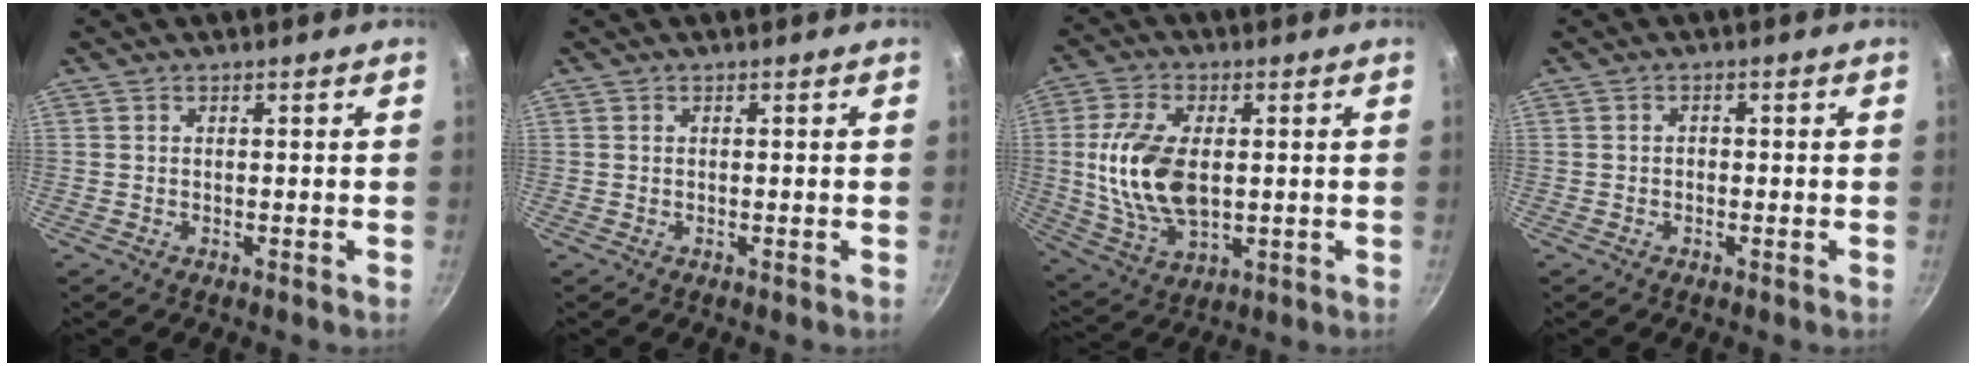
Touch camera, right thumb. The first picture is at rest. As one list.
[{"total": 0.0}, {"total": 14.9, "force": [0.9, 8.5, 12.2], "torque": [-0.229, -0.005, 0.022]}, {"total": 0.9, "force": [-0.3, 0.7, 0.5], "torque": [-0.009, 0.005, -0.004]}]